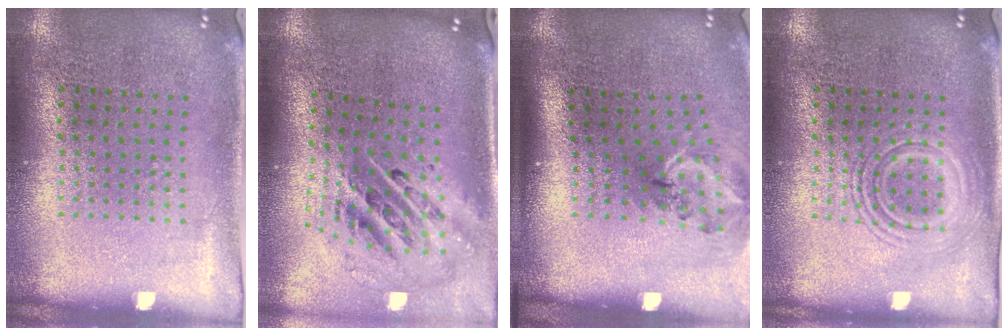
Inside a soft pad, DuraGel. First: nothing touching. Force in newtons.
{"total": 2.1, "press": 1.6, "slide": 1.4}
{"total": 1.7, "press": 1.2, "slide": 1.2}
{"total": 2.8, "press": 2.7, "slide": 0.5}